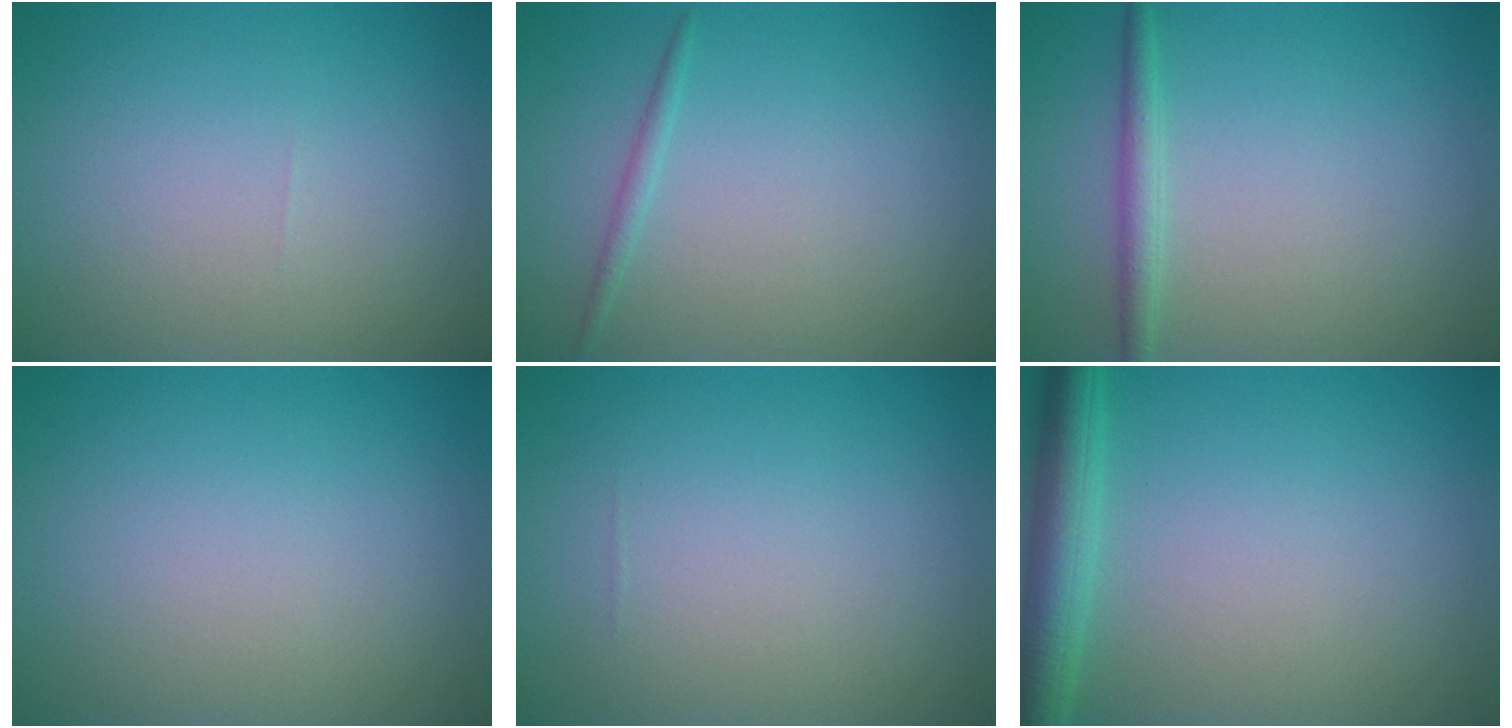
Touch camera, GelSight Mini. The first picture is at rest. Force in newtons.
{"total": 0.9, "press": 0.9, "slide": 0.0}
{"total": 1.8, "press": 1.8, "slide": 0.1}
{"total": 0.0}
{"total": 0.0}
{"total": 4.0, "press": 4.0, "slide": 0.2}